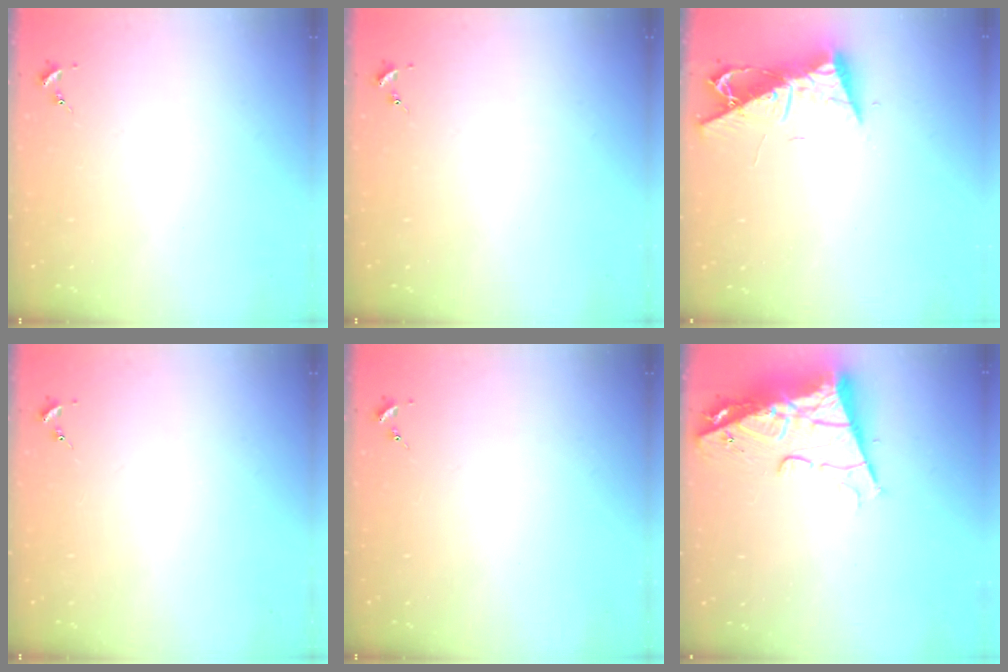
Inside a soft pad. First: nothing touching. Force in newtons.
{"total": 0.0}
{"total": 9.7, "press": 9.7, "slide": 0.7}
{"total": 0.0}
{"total": 0.0}
{"total": 15.2, "press": 15.1, "slide": 1.8}